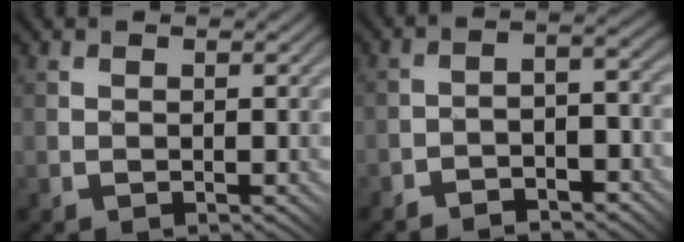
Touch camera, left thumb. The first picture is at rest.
{"total": 4.0, "force": [-3.3, 1.0, 2.1], "torque": [-0.025, 0.012, -0.064]}